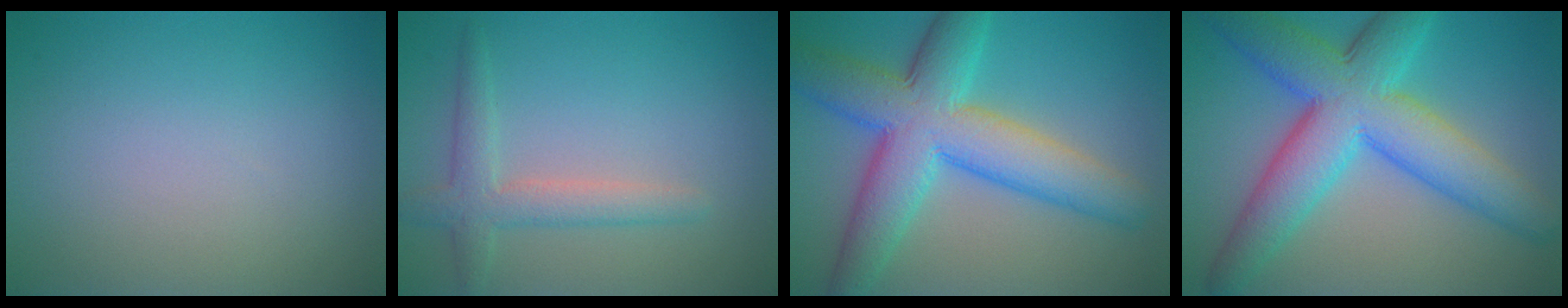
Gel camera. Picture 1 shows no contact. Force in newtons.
{"total": 3.0, "press": 3.0, "slide": 0.1}
{"total": 9.8, "press": 9.8, "slide": 0.1}
{"total": 10.1, "press": 10.1, "slide": 0.4}